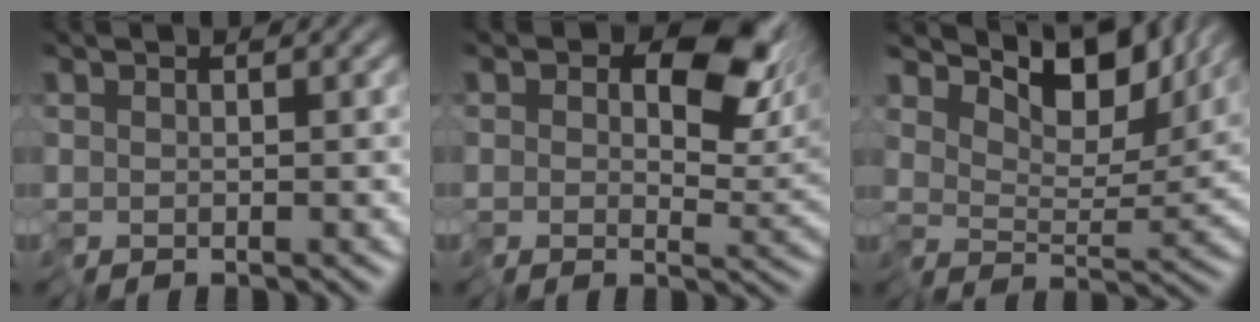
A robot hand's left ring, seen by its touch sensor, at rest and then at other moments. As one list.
[{"total": 9.3, "force": [2.9, 6.2, 6.4], "torque": [-0.098, -0.012, 0.046]}, {"total": 7.7, "force": [5.9, 2.8, 4.0], "torque": [-0.059, 0.004, 0.094]}]